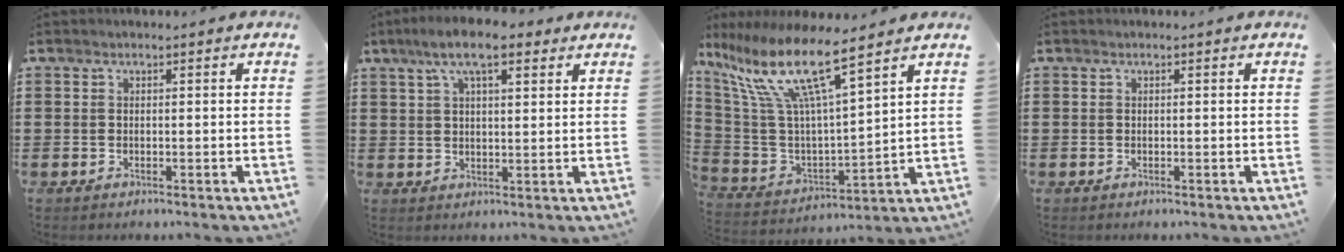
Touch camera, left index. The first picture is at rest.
{"total": 8.2, "force": [5.2, 2.4, 5.9], "torque": [-0.125, 0.010, 0.093]}
{"total": 13.6, "force": [8.9, 2.4, 10.1], "torque": [-0.233, -0.054, 0.146]}
{"total": 0.0}